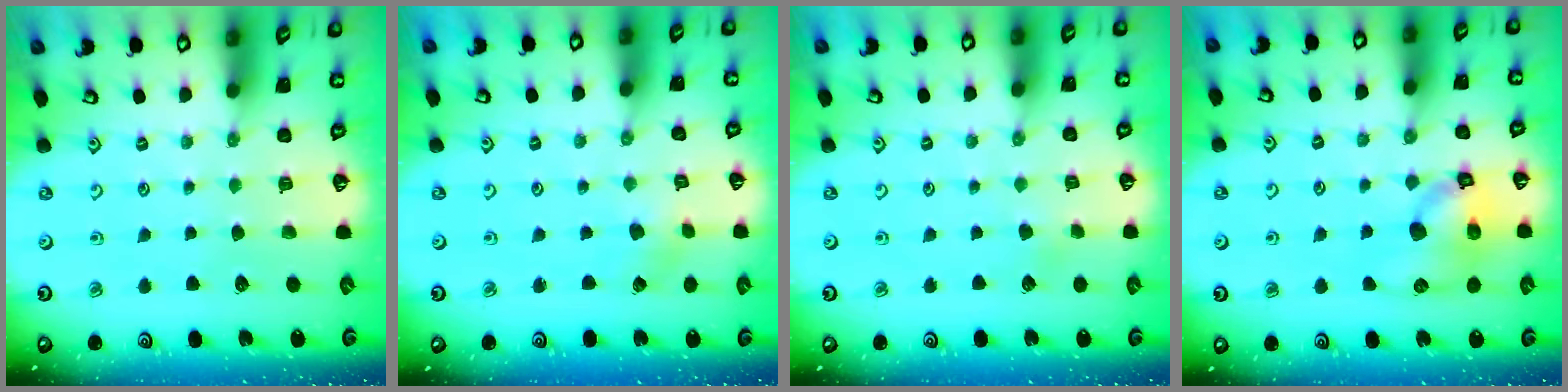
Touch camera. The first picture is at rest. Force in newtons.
{"total": 2.0, "press": 2.0, "slide": 0.3}
{"total": 2.4, "press": 2.4, "slide": 0.3}
{"total": 12.4, "press": 12.3, "slide": 1.7}